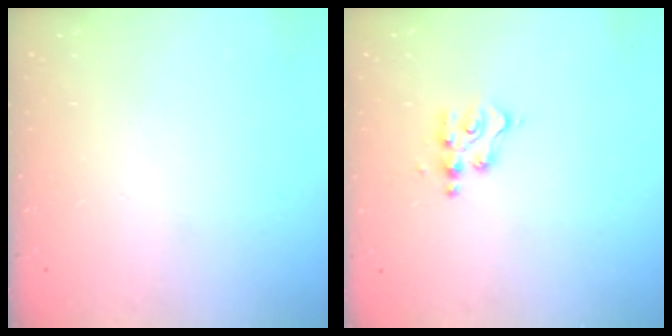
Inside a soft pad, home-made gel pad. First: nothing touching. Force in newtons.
{"total": 4.2, "press": 4.1, "slide": 0.5}